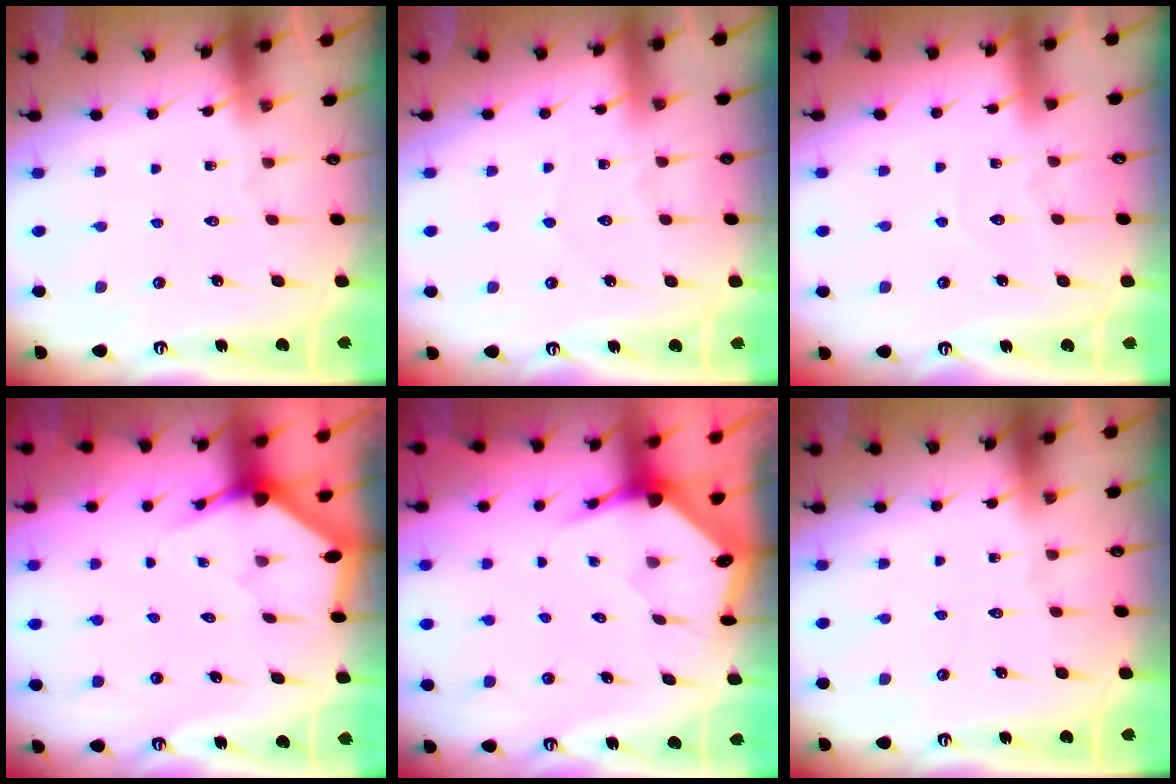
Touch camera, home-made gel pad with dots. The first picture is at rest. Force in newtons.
{"total": 3.9, "press": 3.9, "slide": 0.5}
{"total": 3.5, "press": 3.5, "slide": 0.3}
{"total": 3.0, "press": 3.0, "slide": 0.1}
{"total": 3.6, "press": 3.6, "slide": 0.5}
{"total": 0.0}